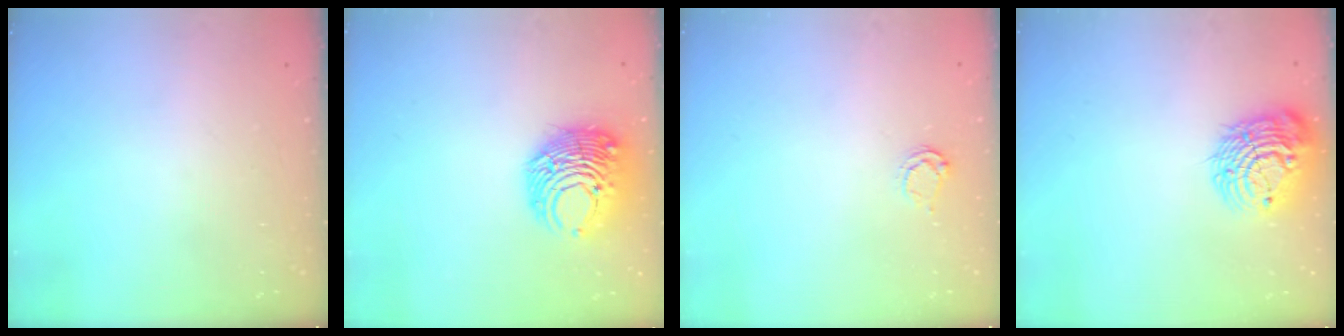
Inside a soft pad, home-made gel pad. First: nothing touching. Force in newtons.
{"total": 11.3, "press": 11.3, "slide": 1.2}
{"total": 3.2, "press": 3.1, "slide": 0.5}
{"total": 13.2, "press": 13.1, "slide": 1.5}